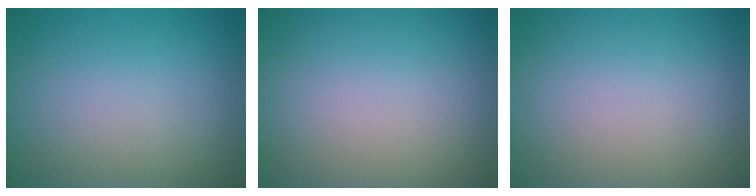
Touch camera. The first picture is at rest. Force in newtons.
{"total": 0.0}
{"total": 0.0}